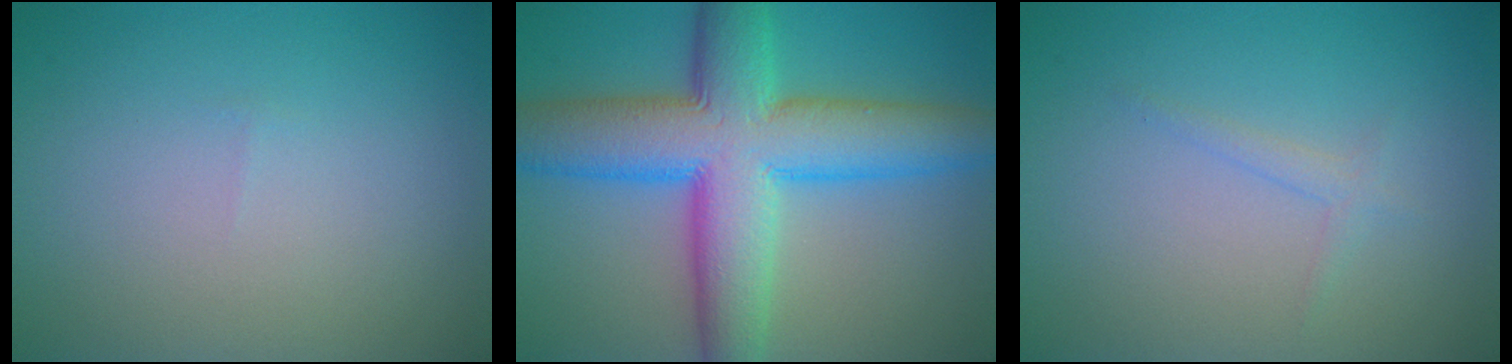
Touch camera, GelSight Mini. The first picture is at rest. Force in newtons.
{"total": 11.7, "press": 11.7, "slide": 0.1}
{"total": 1.0, "press": 1.0, "slide": 0.1}